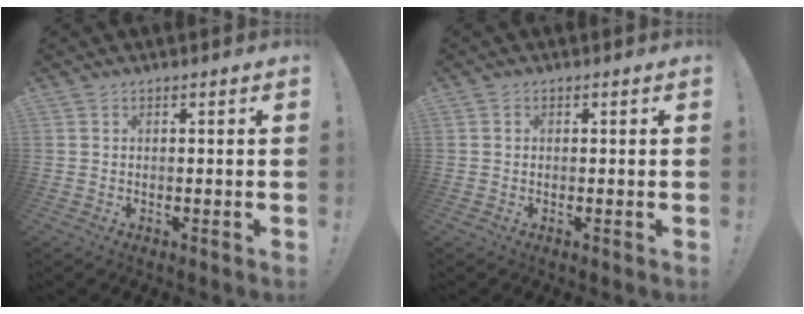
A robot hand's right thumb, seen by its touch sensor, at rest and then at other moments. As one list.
[{"total": 0.6, "force": [-0.1, 0.6, 0.0], "torque": [-0.009, 0.006, -0.001]}]